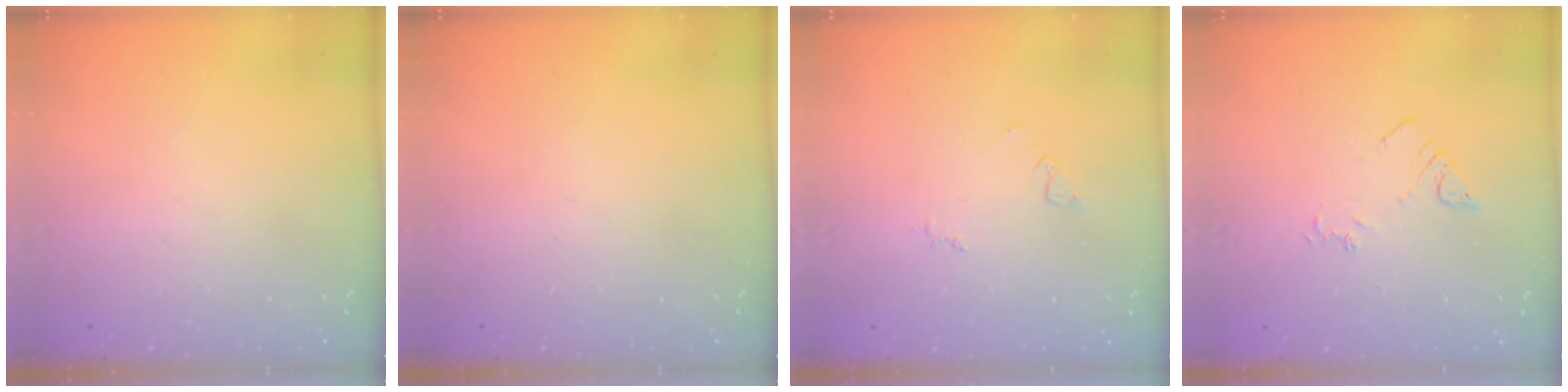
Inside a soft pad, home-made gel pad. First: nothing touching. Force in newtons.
{"total": 0.0}
{"total": 2.9, "press": 2.9, "slide": 0.4}
{"total": 2.3, "press": 2.3, "slide": 0.3}